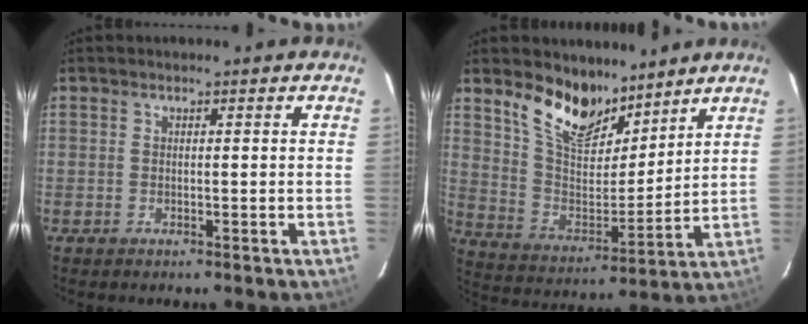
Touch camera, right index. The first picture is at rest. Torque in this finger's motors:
{"motor_torque": [1.07, 1.07, 0.27, 0.07]}